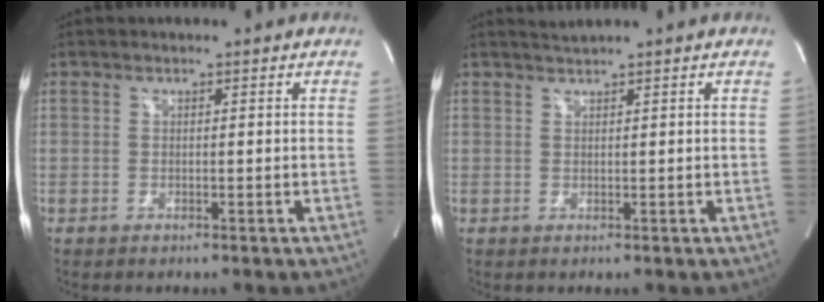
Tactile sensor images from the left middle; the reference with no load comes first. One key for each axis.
{"total": 1.2, "fx": 1.1, "fy": -0.6, "fz": 0.0, "tx": -0.005, "ty": 0.000, "tz": 0.027}